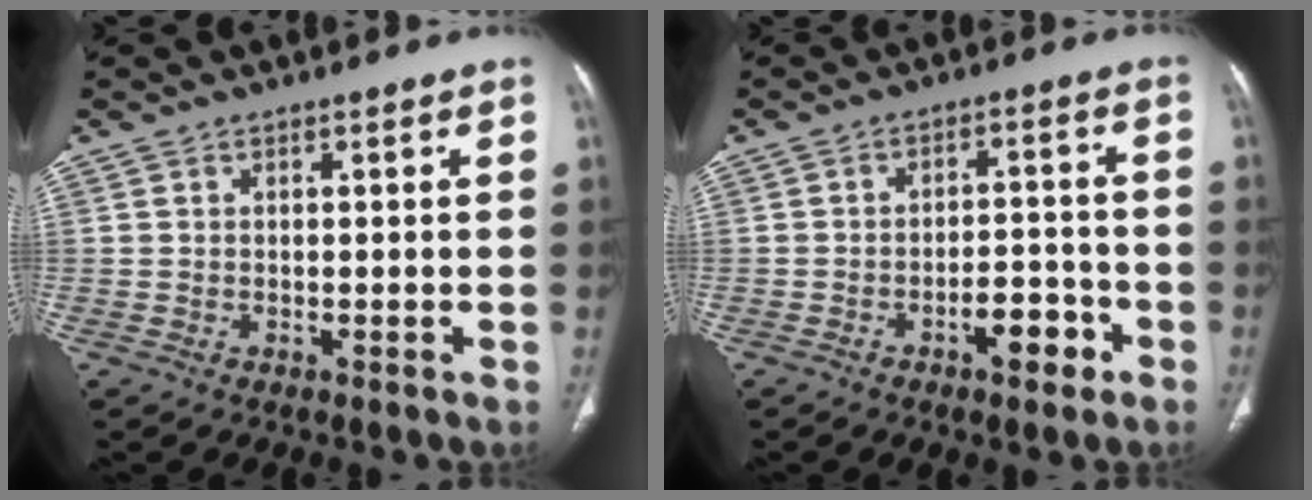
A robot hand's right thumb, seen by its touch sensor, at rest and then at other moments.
{"total": 6.5, "force": [-3.4, 3.0, 4.7], "torque": [-0.055, 0.030, -0.050]}